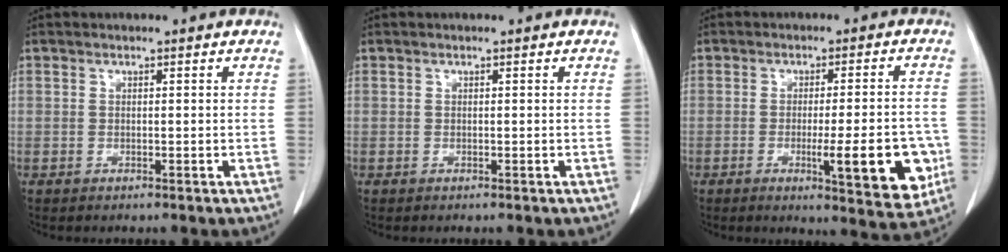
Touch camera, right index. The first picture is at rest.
{"total": 0.0}
{"total": 11.6, "force": [-3.3, 2.1, 10.9], "torque": [-0.132, -0.010, -0.036]}